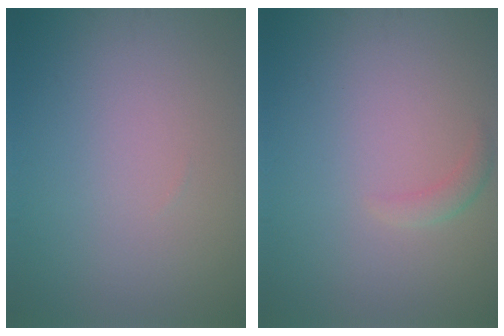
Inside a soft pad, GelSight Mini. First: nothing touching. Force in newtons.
{"total": 1.1, "press": 1.1, "slide": 0.0}